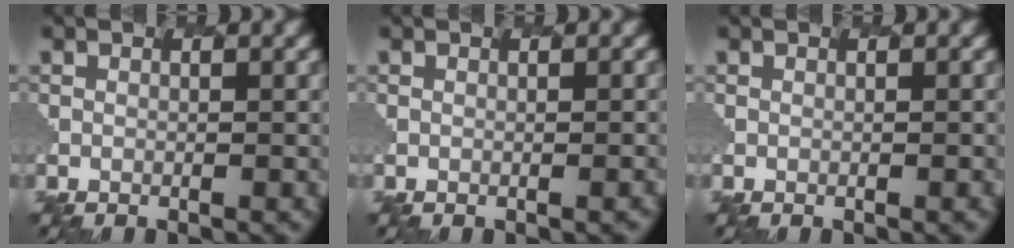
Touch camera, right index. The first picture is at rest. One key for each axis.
{"total": 1.4, "fx": -0.4, "fy": 0.6, "fz": 1.2, "tx": -0.004, "ty": 0.002, "tz": 0.000}
{"total": 1.2, "fx": -0.3, "fy": 0.5, "fz": 1.0, "tx": -0.006, "ty": 0.004, "tz": -0.002}